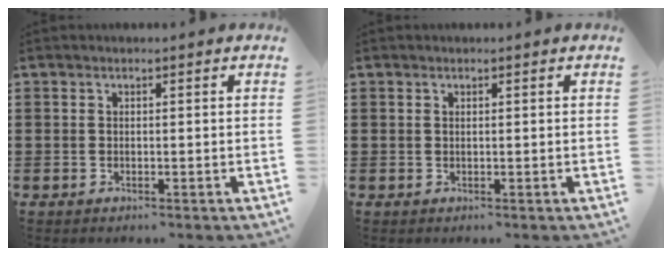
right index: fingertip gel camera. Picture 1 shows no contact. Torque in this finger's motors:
{"motor_torque": [2.14, 0.00, 0.03, 0.02]}